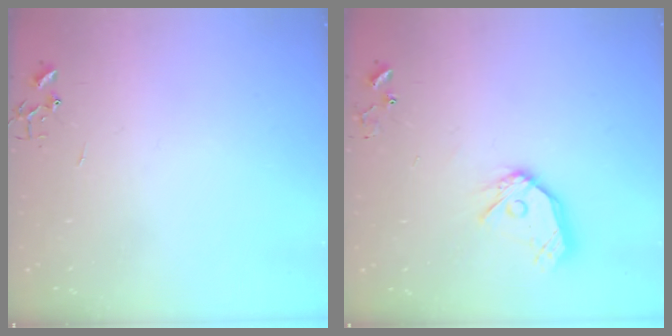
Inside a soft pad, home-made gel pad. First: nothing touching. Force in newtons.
{"total": 13.0, "press": 12.9, "slide": 1.6}